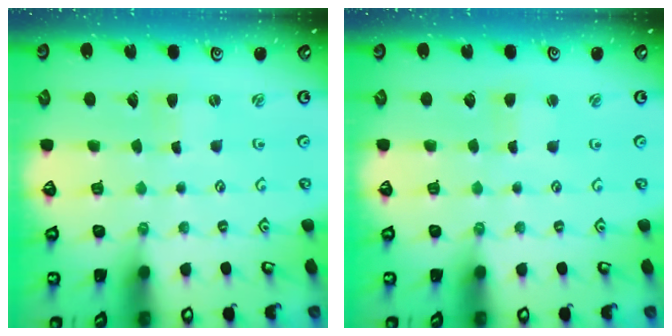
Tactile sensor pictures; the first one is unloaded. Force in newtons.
{"total": 1.9, "press": 1.9, "slide": 0.4}